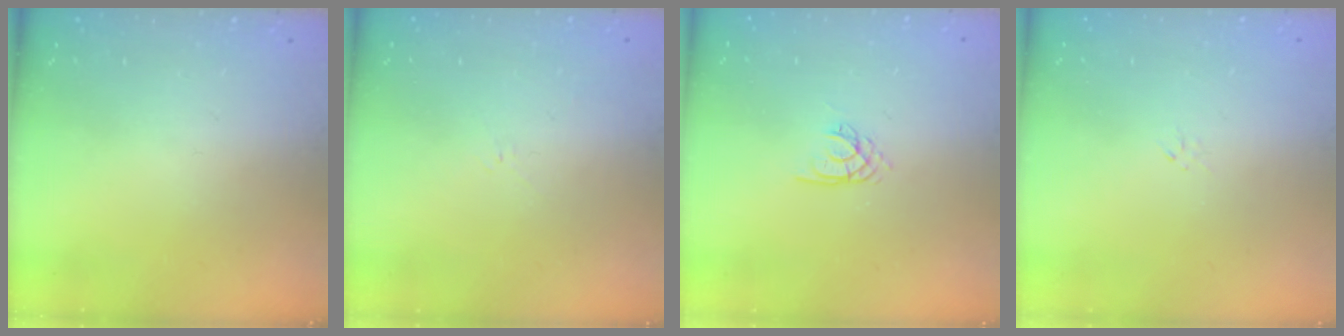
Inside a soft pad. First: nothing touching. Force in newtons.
{"total": 2.6, "press": 2.5, "slide": 0.6}
{"total": 1.8, "press": 1.8, "slide": 0.2}
{"total": 0.0}